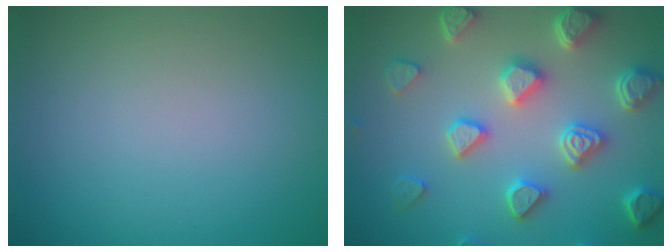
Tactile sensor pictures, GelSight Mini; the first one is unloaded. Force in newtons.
{"total": 6.1, "press": 5.3, "slide": 3.0}